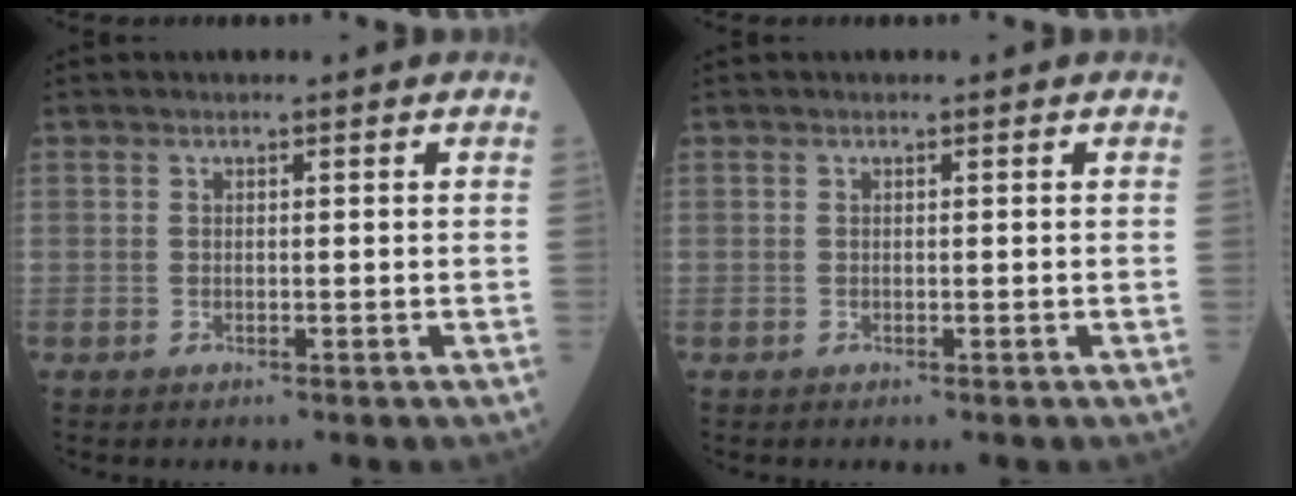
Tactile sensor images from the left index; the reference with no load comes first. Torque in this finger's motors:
{"motor_torque": [0.00, 0.00, 0.00, 0.00]}